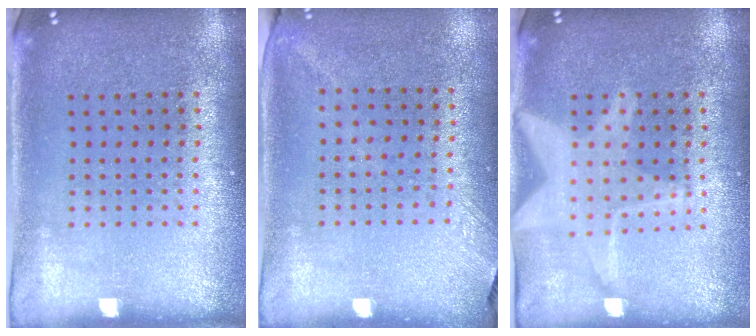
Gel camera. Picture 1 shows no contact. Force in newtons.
{"total": 1.2, "press": 0.9, "slide": 0.7}
{"total": 2.3, "press": 2.3, "slide": 0.3}